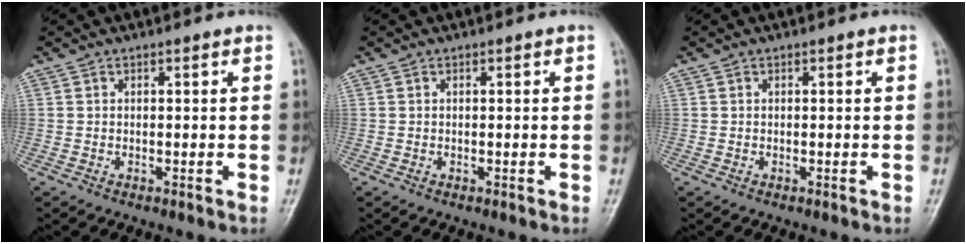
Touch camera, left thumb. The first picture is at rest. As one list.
[{"total": 0.0}, {"total": 0.0}]